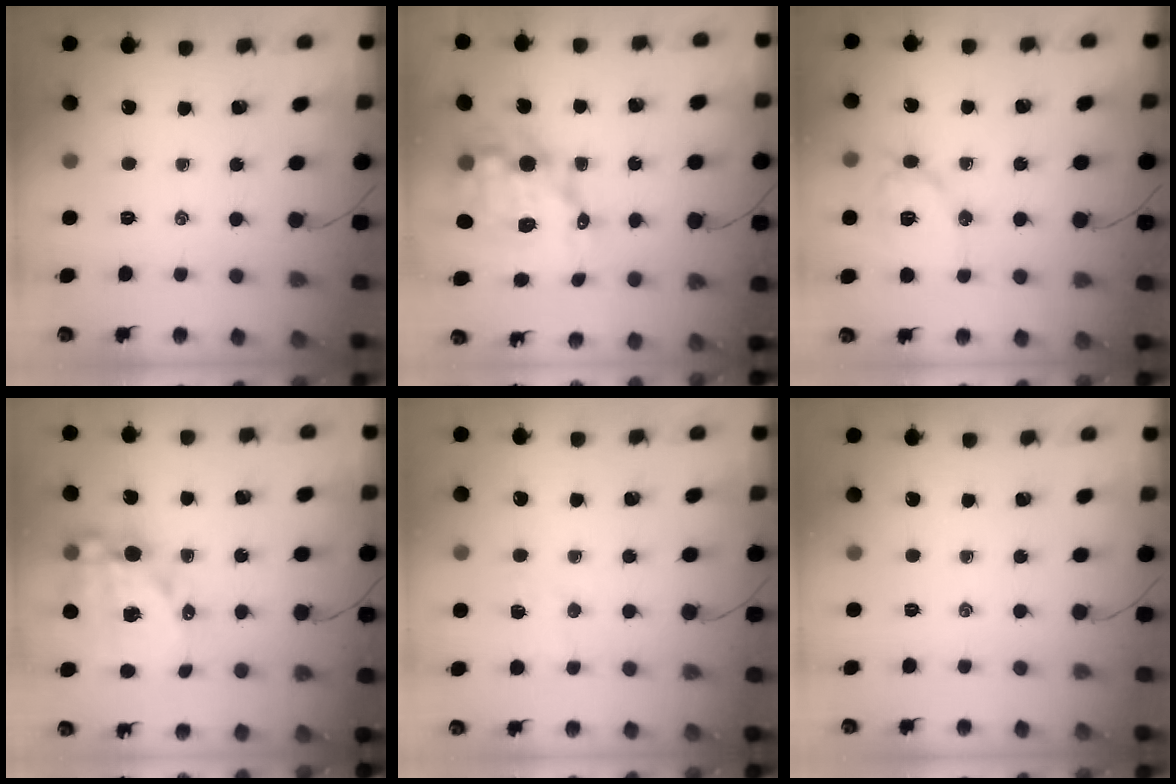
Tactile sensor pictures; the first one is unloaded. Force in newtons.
{"total": 13.9, "press": 13.5, "slide": 3.0}
{"total": 11.8, "press": 11.8, "slide": 0.7}
{"total": 16.6, "press": 16.2, "slide": 3.6}
{"total": 5.7, "press": 5.7, "slide": 0.9}
{"total": 0.0}